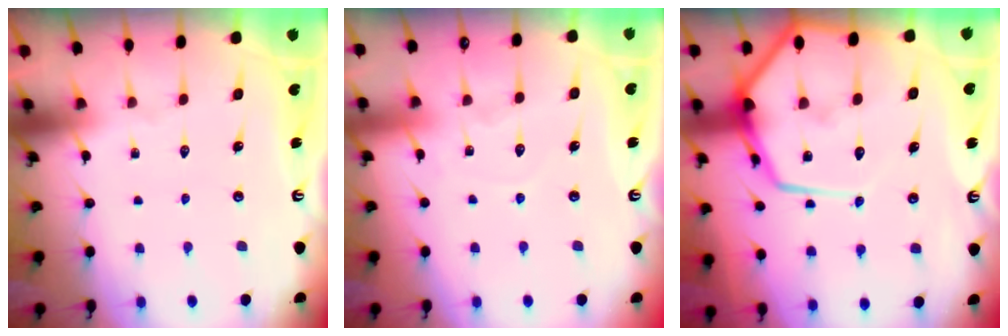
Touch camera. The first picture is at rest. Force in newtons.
{"total": 6.0, "press": 5.9, "slide": 0.7}
{"total": 16.5, "press": 16.5, "slide": 1.6}